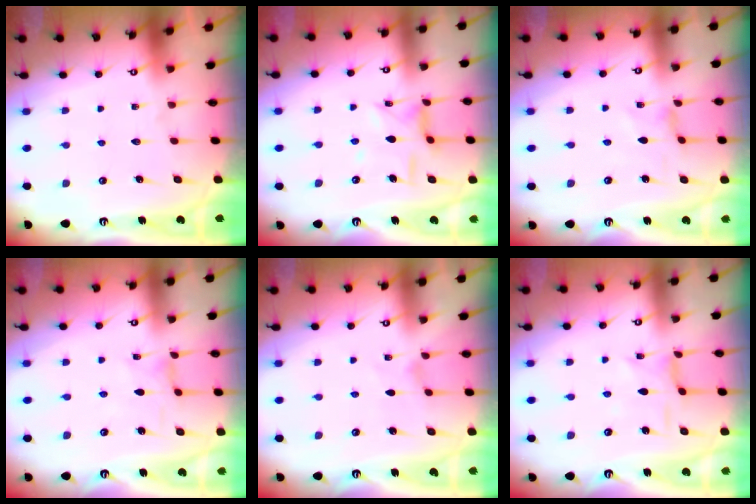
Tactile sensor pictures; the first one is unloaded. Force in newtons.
{"total": 7.8, "press": 7.8, "slide": 0.5}
{"total": 1.1, "press": 1.0, "slide": 0.4}
{"total": 0.5, "press": 0.5, "slide": 0.2}
{"total": 0.0}
{"total": 1.5, "press": 1.5, "slide": 0.1}